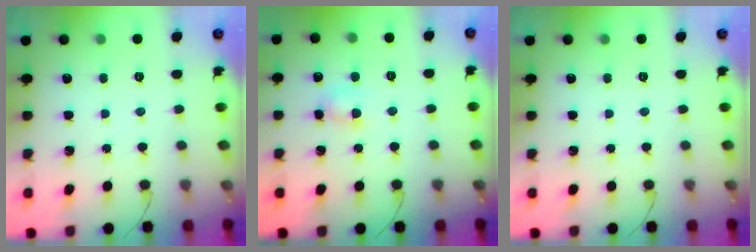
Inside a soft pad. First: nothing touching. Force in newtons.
{"total": 3.8, "press": 3.6, "slide": 1.3}
{"total": 0.0}